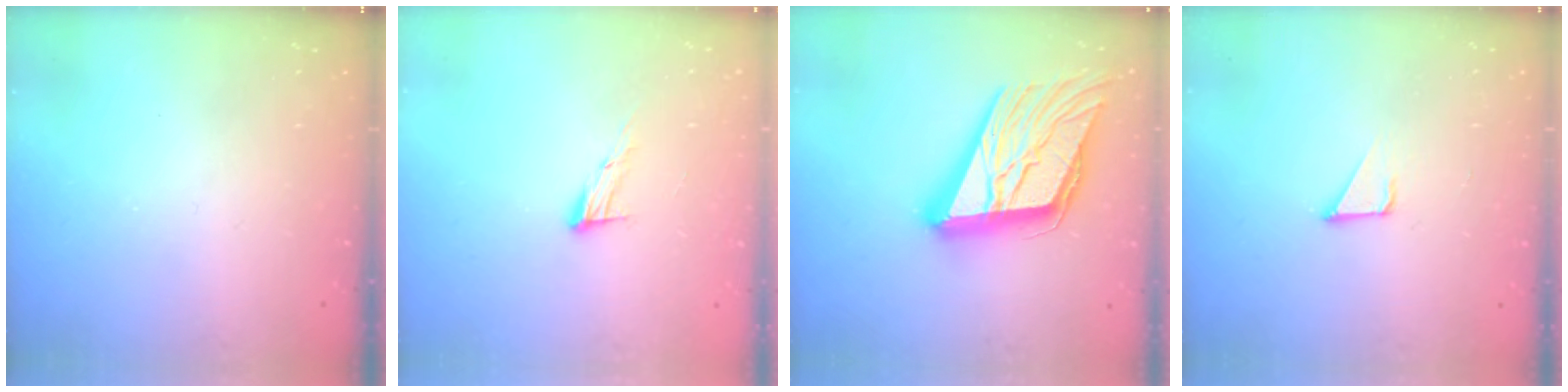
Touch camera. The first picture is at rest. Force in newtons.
{"total": 8.3, "press": 8.2, "slide": 1.3}
{"total": 27.8, "press": 27.3, "slide": 5.1}
{"total": 2.1, "press": 2.1, "slide": 0.1}